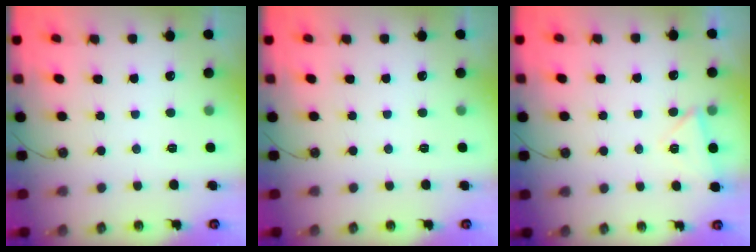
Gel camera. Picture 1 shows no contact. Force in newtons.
{"total": 0.0}
{"total": 3.8, "press": 3.2, "slide": 2.1}